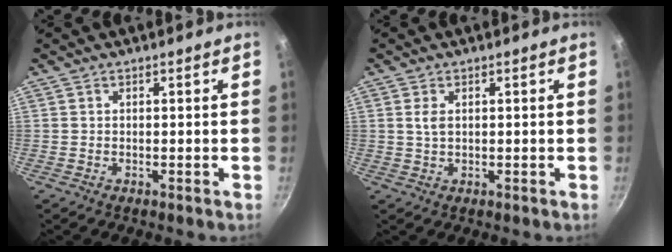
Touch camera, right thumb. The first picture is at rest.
{"total": 2.2, "force": [0.6, 1.2, 1.7], "torque": [-0.033, -0.003, 0.012]}